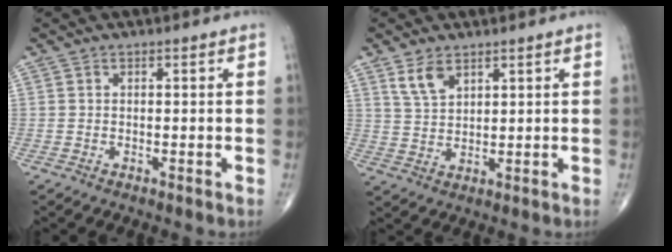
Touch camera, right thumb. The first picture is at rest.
{"total": 4.8, "force": [3.0, 2.4, 2.8], "torque": [-0.047, -0.016, 0.066]}